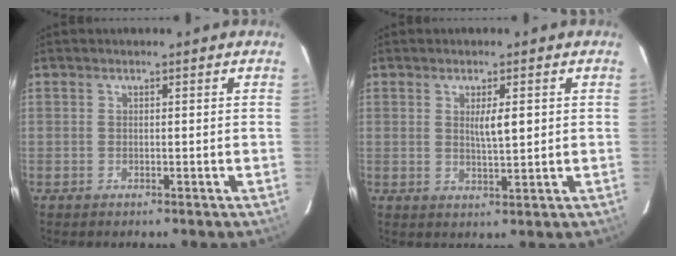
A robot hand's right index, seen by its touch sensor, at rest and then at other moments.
{"total": 3.4, "force": [0.8, 0.5, 3.2], "torque": [-0.055, -0.003, 0.014]}